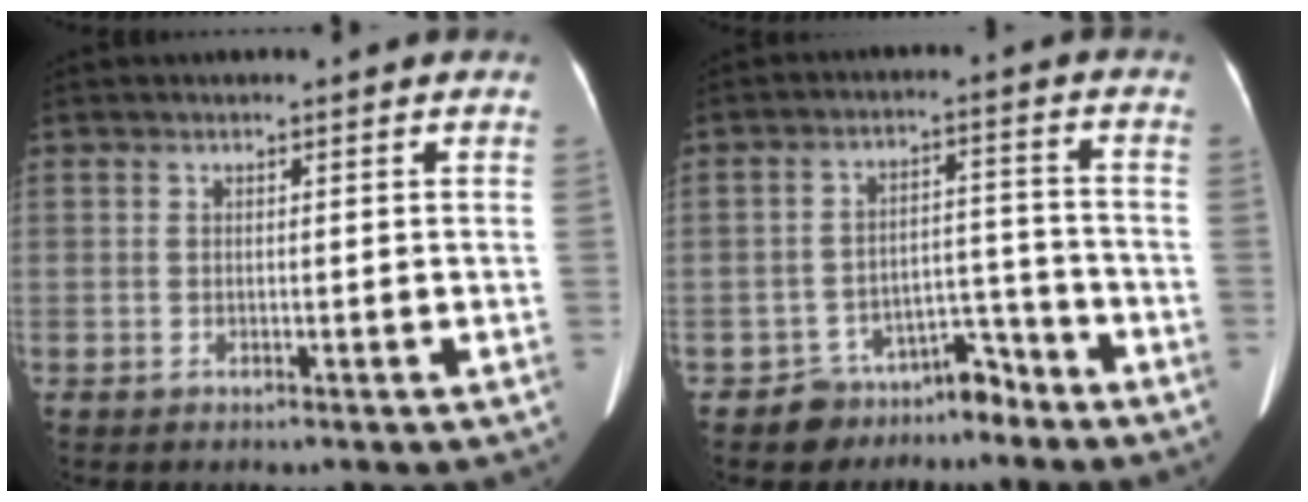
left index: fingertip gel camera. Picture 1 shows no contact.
{"total": 6.2, "force": [-5.5, 2.9, 0.3], "torque": [0.011, 0.026, -0.083]}